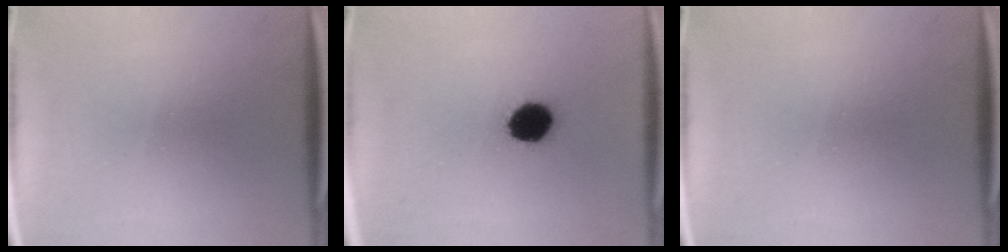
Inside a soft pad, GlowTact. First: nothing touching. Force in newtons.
{"total": 8.7}
{"total": 0.0}